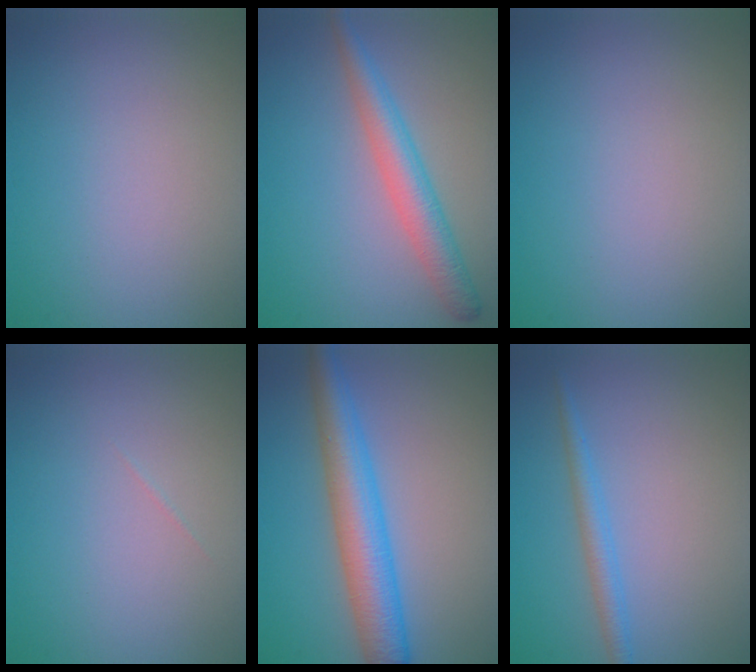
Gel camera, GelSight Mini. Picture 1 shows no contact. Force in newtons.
{"total": 3.8, "press": 3.8, "slide": 0.3}
{"total": 0.0}
{"total": 0.0}
{"total": 5.8, "press": 5.8, "slide": 0.1}
{"total": 1.9, "press": 1.9, "slide": 0.1}